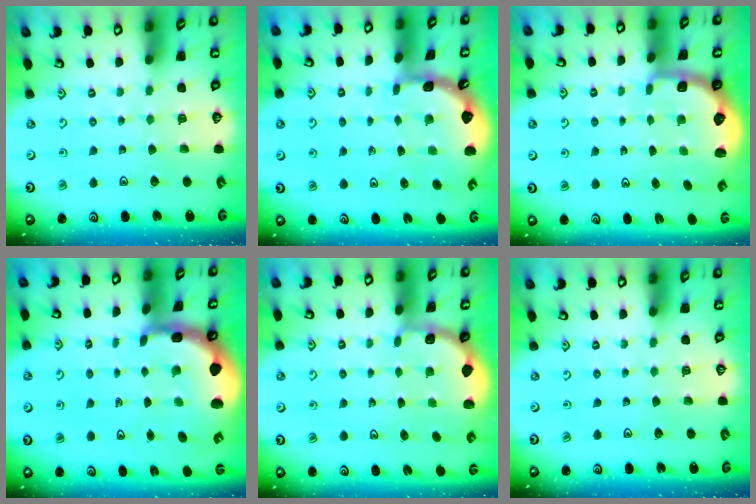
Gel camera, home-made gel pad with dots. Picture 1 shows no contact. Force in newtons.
{"total": 1.8, "press": 1.8, "slide": 0.2}
{"total": 2.6, "press": 2.1, "slide": 1.7}
{"total": 3.6, "press": 3.5, "slide": 1.1}
{"total": 1.8, "press": 1.7, "slide": 0.7}
{"total": 0.0}